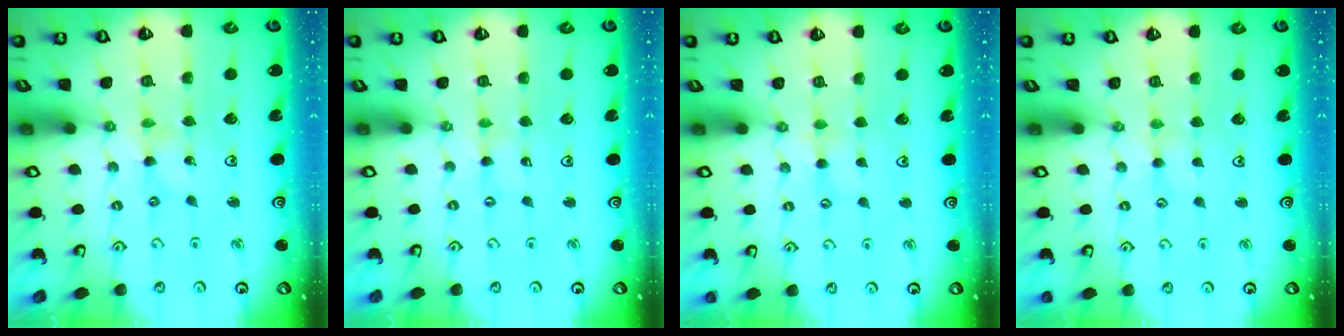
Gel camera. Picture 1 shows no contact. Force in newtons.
{"total": 0.0}
{"total": 2.0, "press": 2.0, "slide": 0.2}
{"total": 2.8, "press": 2.7, "slide": 0.4}